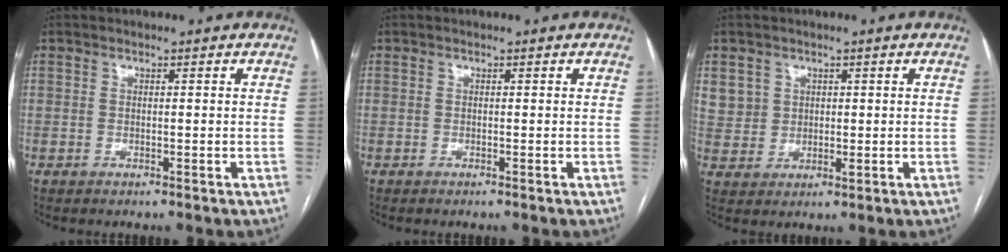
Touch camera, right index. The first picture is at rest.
{"total": 0.0}
{"total": 5.1, "force": [2.2, 4.6, 0.7], "torque": [-0.010, 0.006, 0.049]}